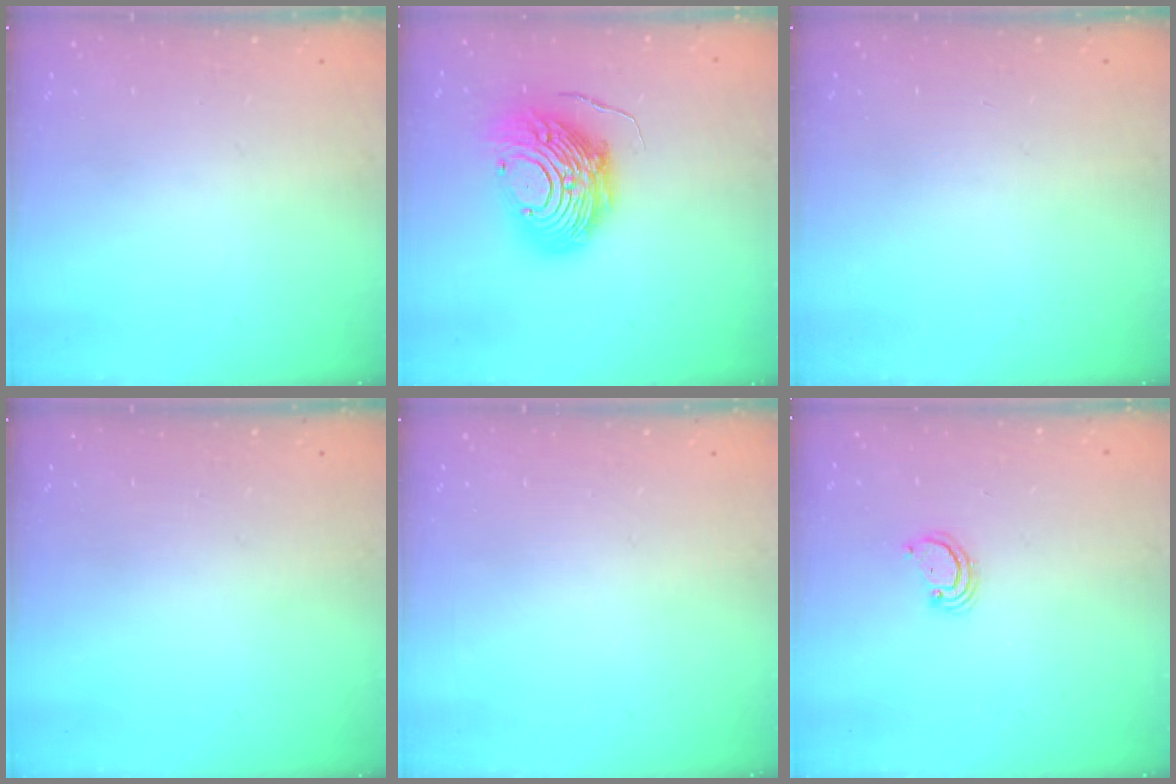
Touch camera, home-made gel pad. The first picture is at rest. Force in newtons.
{"total": 15.5, "press": 15.4, "slide": 1.7}
{"total": 0.0}
{"total": 0.0}
{"total": 0.0}
{"total": 2.5, "press": 2.5, "slide": 0.2}